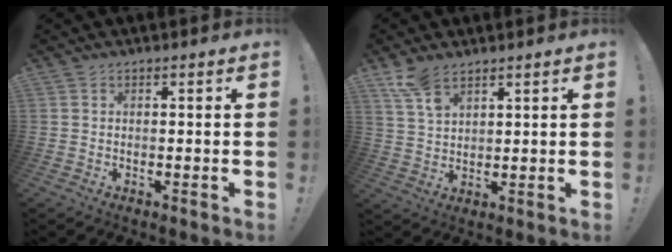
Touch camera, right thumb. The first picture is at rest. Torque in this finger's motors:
{"motor_torque": [0.03, 0.06, 0.01, 0.01, 0.00]}